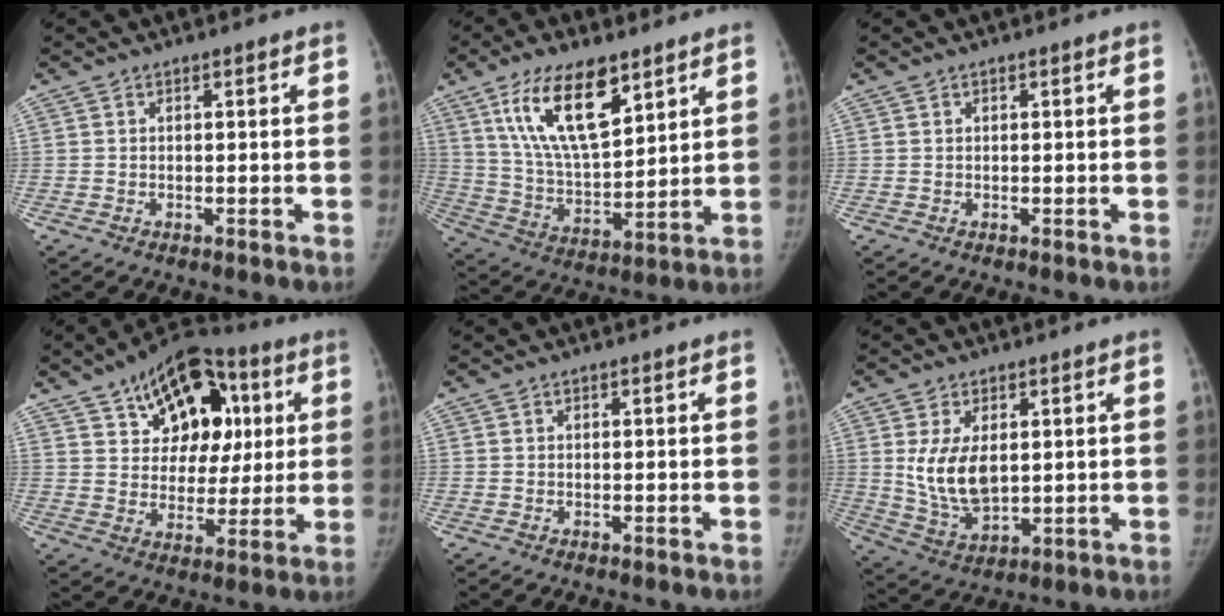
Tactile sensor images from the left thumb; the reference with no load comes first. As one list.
[{"total": 17.0, "force": [9.1, 7.0, 12.5], "torque": [-0.198, -0.041, 0.175]}, {"total": 0.0}, {"total": 19.9, "force": [7.8, 12.8, 13.1], "torque": [-0.142, 0.001, 0.120]}, {"total": 0.0}, {"total": 10.5, "force": [1.7, 6.2, 8.3], "torque": [-0.141, -0.017, 0.049]}]